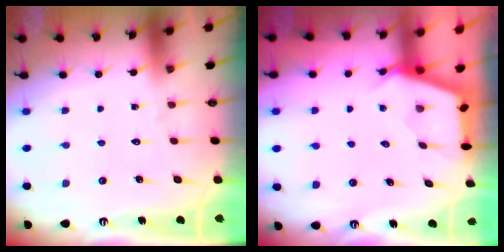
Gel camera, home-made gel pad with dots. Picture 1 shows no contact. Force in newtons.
{"total": 2.8, "press": 2.8, "slide": 0.4}